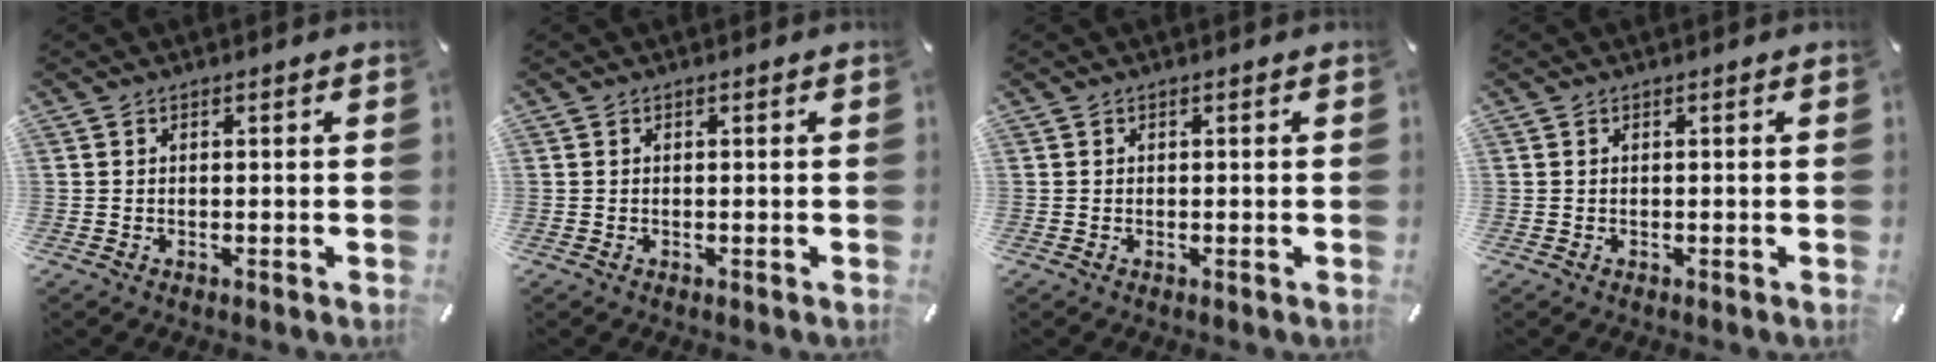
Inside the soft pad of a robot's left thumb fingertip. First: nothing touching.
{"total": 0.0}
{"total": 0.0}
{"total": 0.0}